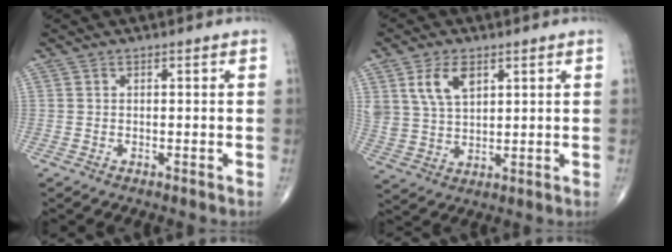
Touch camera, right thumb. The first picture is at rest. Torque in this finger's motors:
{"motor_torque": [0.34, 0.35, 0.91, 0.76, 0.05]}